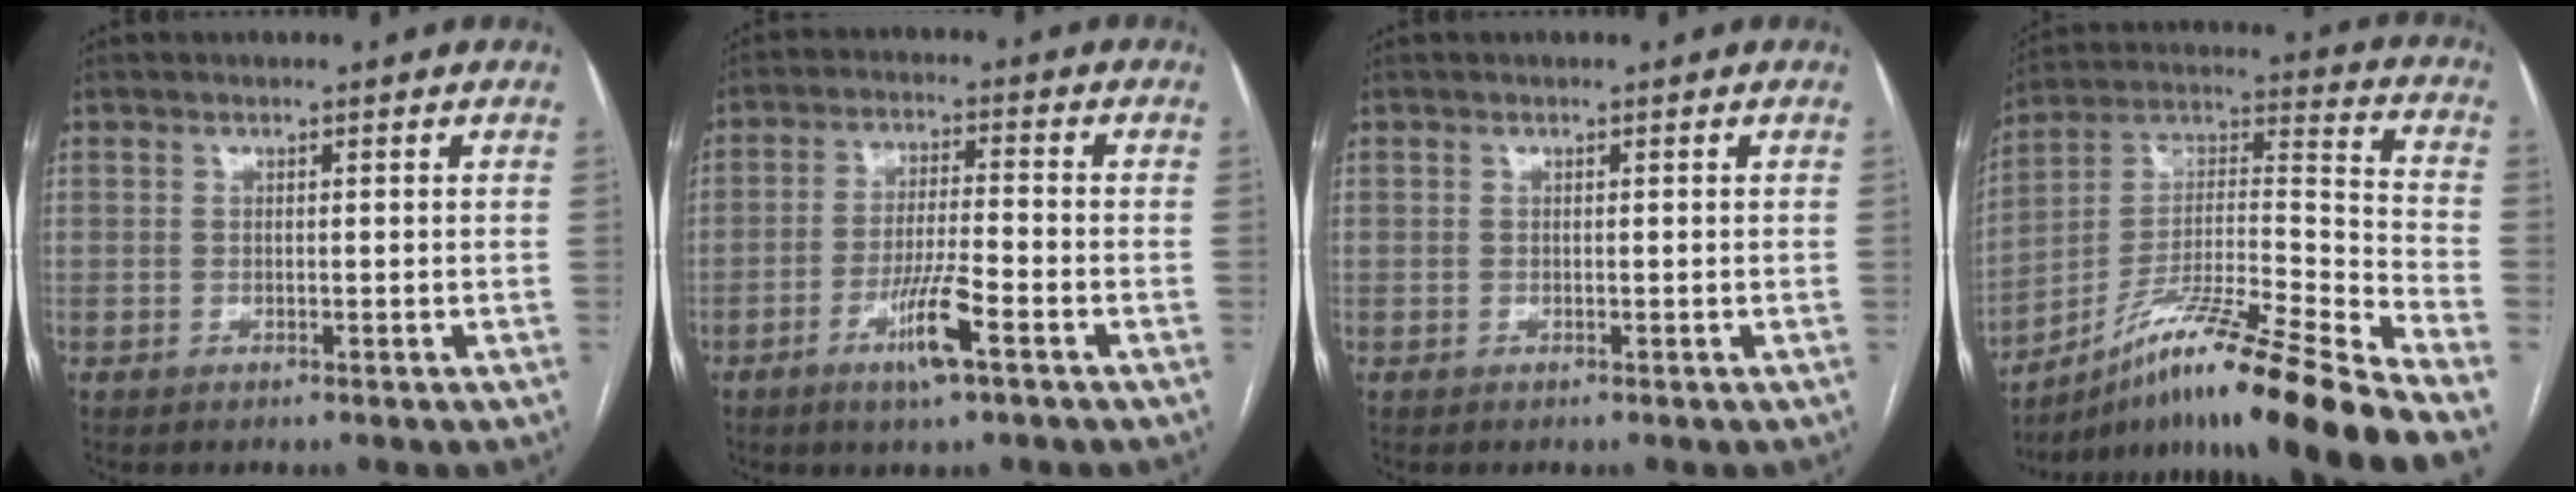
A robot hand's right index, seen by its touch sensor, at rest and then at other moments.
{"total": 7.5, "force": [-3.9, 0.2, 6.4], "torque": [-0.124, -0.009, -0.070]}
{"total": 0.0}
{"total": 23.4, "force": [-17.8, -1.6, 15.0], "torque": [-0.230, 0.002, -0.314]}